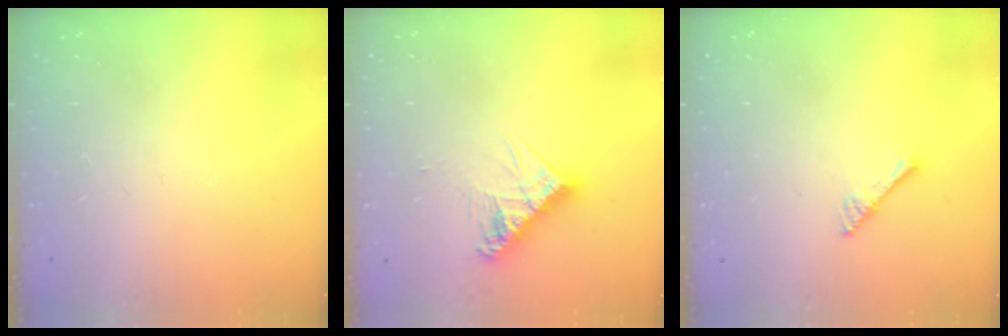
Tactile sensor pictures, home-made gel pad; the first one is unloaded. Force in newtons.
{"total": 10.8, "press": 10.8, "slide": 1.0}
{"total": 3.0, "press": 3.0, "slide": 0.3}